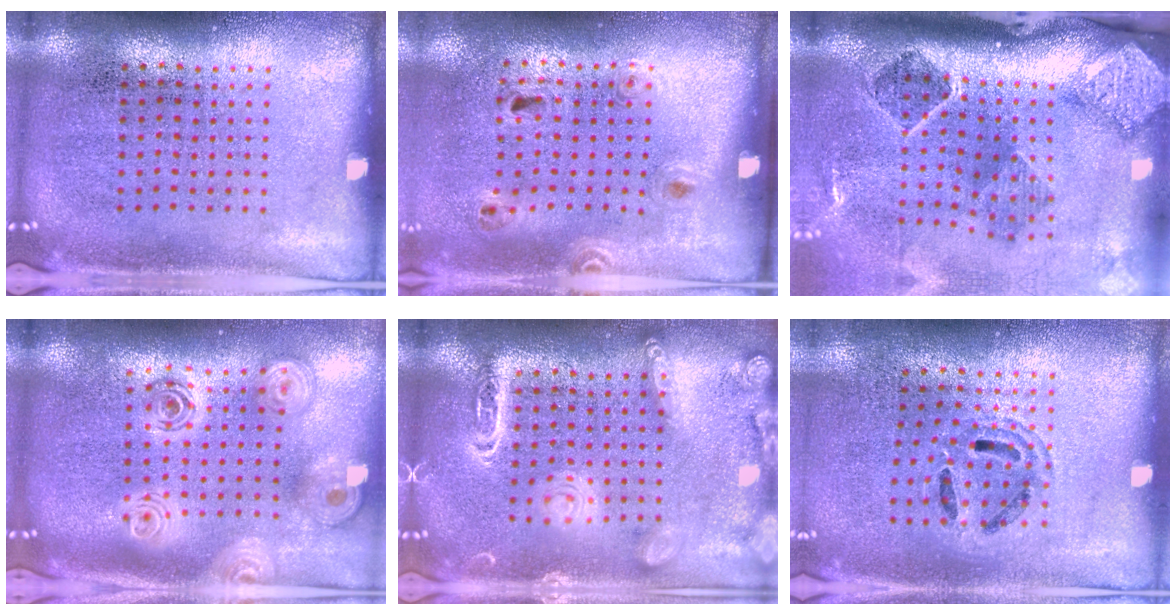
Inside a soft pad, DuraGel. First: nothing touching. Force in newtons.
{"total": 1.3, "press": 0.8, "slide": 1.1}
{"total": 2.9, "press": 1.8, "slide": 2.2}
{"total": 2.4, "press": 1.9, "slide": 1.5}
{"total": 2.0, "press": 1.9, "slide": 0.1}
{"total": 1.0, "press": 1.0, "slide": 0.1}